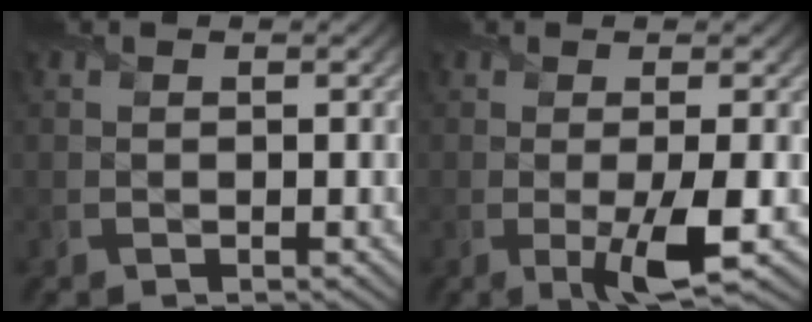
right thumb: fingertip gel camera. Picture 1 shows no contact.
{"total": 4.7, "force": [-0.8, 0.7, 4.6], "torque": [-0.084, -0.006, -0.014]}